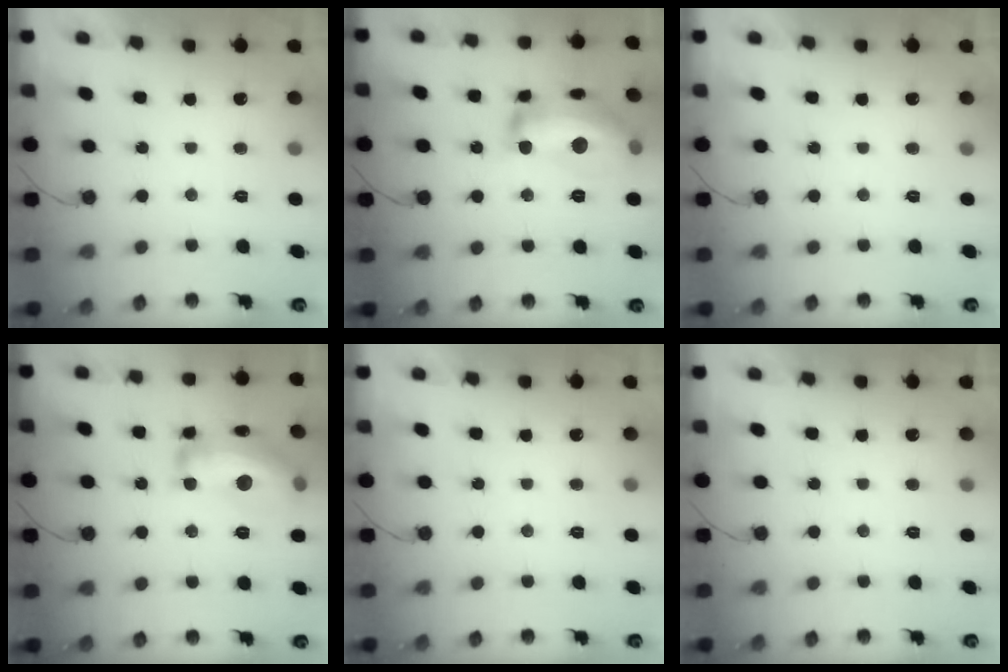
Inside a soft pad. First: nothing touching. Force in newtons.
{"total": 19.1, "press": 19.0, "slide": 1.0}
{"total": 0.0}
{"total": 19.5, "press": 19.5, "slide": 1.0}
{"total": 0.0}
{"total": 0.0}